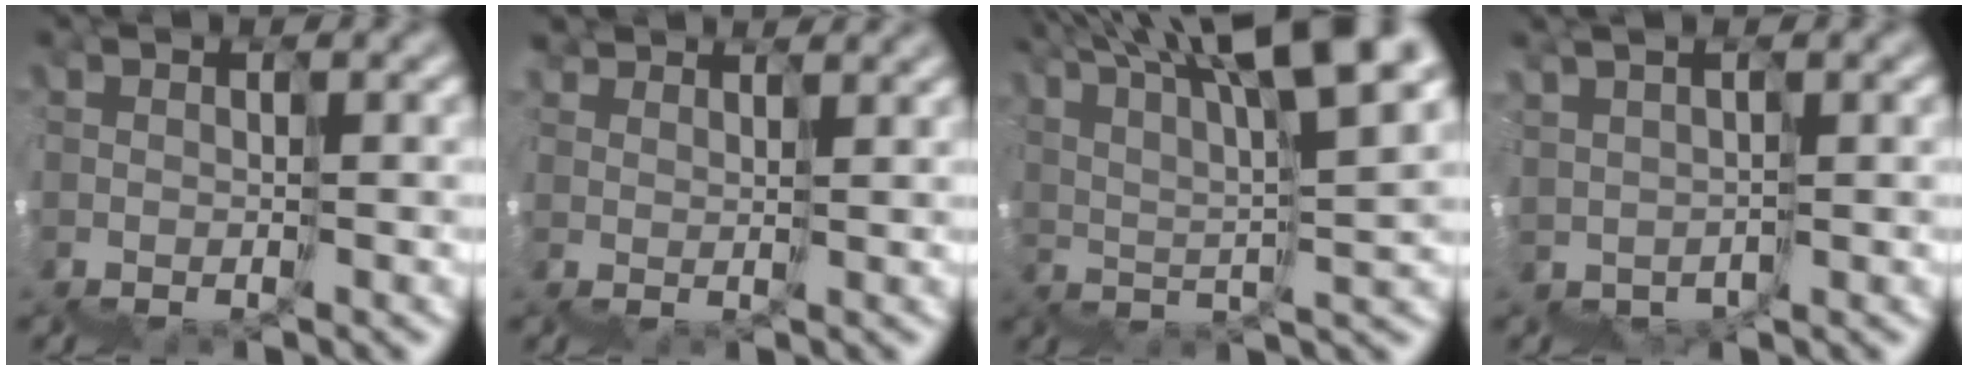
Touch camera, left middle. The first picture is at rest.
{"total": 3.1, "force": [3.0, -0.2, -0.8], "torque": [0.014, 0.032, 0.047]}
{"total": 9.6, "force": [7.6, 0.8, 5.8], "torque": [-0.117, 0.045, 0.127]}
{"total": 3.1, "force": [2.1, -1.2, -2.0], "torque": [-0.002, 0.021, 0.031]}